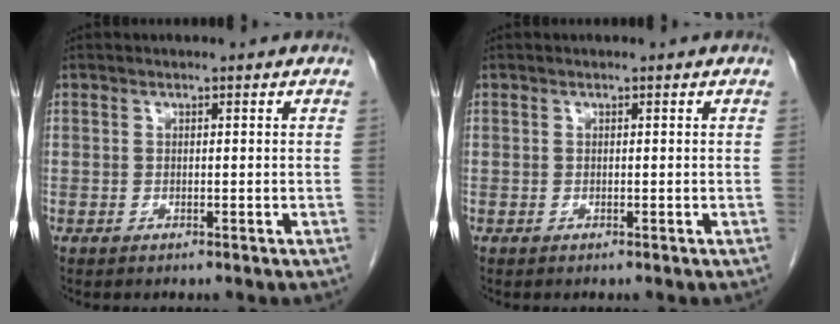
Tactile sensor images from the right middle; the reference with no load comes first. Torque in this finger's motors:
{"motor_torque": [-0.07, 0.07, -0.01, -0.01]}